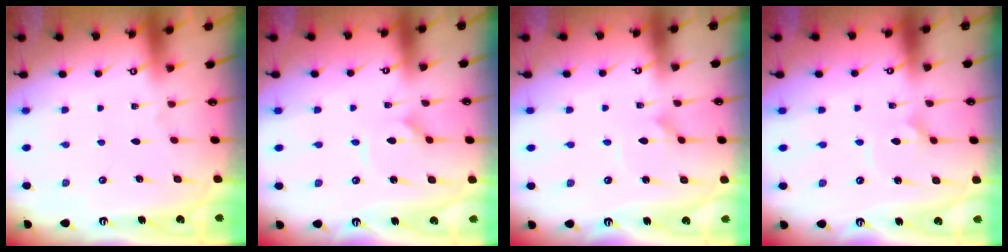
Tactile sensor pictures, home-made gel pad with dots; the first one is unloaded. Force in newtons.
{"total": 1.5, "press": 1.5, "slide": 0.0}
{"total": 1.8, "press": 1.8, "slide": 0.1}
{"total": 2.0, "press": 2.0, "slide": 0.1}